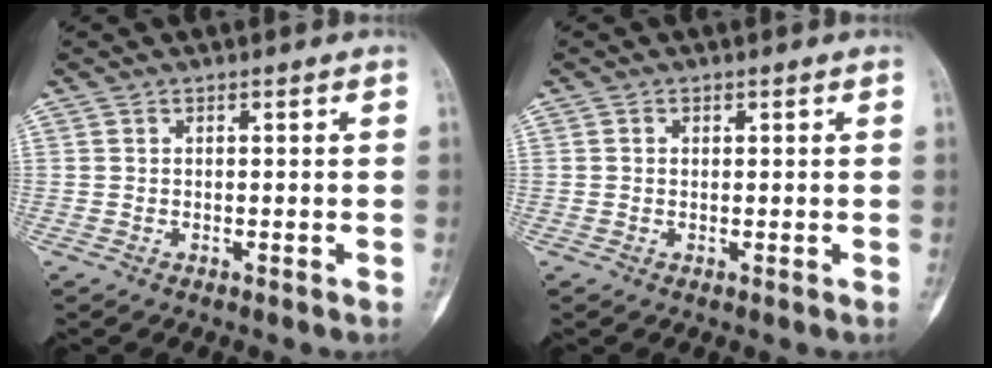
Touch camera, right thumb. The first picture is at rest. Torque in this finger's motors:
{"motor_torque": [-0.31, 0.07, 0.28, -0.10, 0.02]}